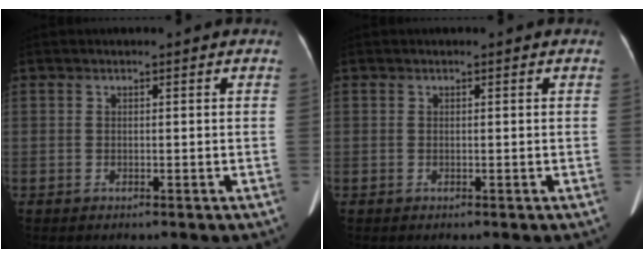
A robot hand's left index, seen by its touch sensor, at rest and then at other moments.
{"total": 0.0}